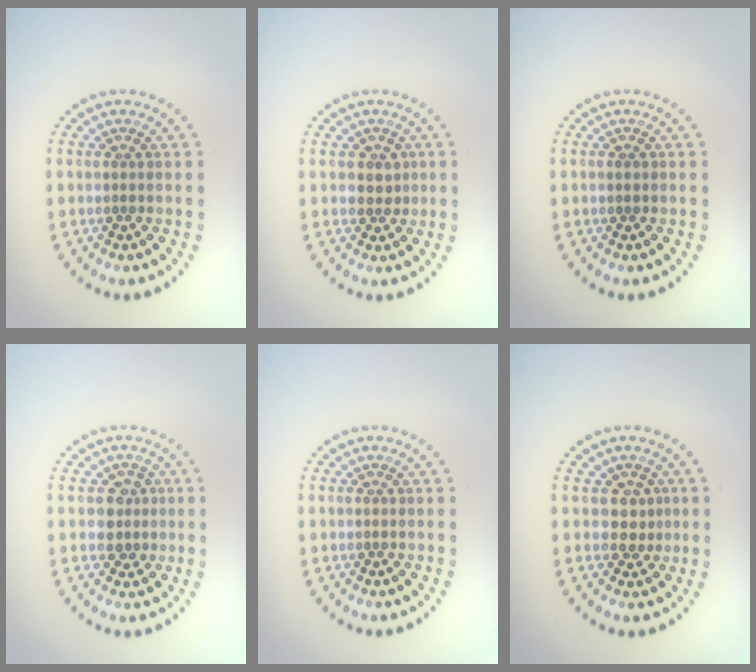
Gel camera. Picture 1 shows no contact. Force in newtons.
{"total": 1.5, "press": 1.4, "slide": 0.7}
{"total": 0.7, "press": 0.7, "slide": 0.2}
{"total": 2.2, "press": 2.0, "slide": 0.8}
{"total": 0.0}
{"total": 1.7, "press": 1.3, "slide": 1.0}